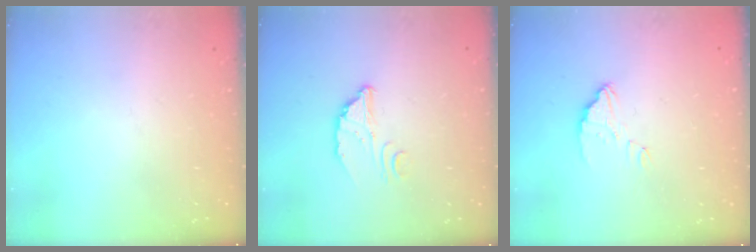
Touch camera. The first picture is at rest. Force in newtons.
{"total": 3.1, "press": 3.1, "slide": 0.2}
{"total": 3.2, "press": 3.2, "slide": 0.3}